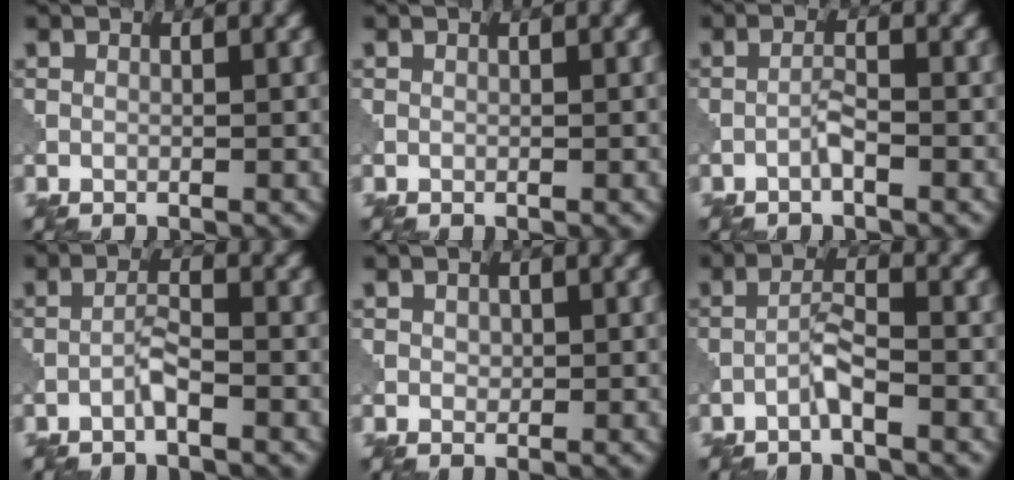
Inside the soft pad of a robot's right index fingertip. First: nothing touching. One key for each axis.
{"total": 0.0}
{"total": 1.4, "fx": -0.9, "fy": 0.1, "fz": 1.1, "tx": -0.022, "ty": 0.007, "tz": -0.020}
{"total": 1.8, "fx": -1.1, "fy": 0.2, "fz": 1.4, "tx": -0.028, "ty": 0.008, "tz": -0.026}
{"total": 0.6, "fx": 0.2, "fy": 0.6, "fz": 0.3, "tx": -0.006, "ty": -0.001, "tz": 0.003}
{"total": 2.3, "fx": -1.4, "fy": 0.2, "fz": 1.8, "tx": -0.036, "ty": 0.010, "tz": -0.032}